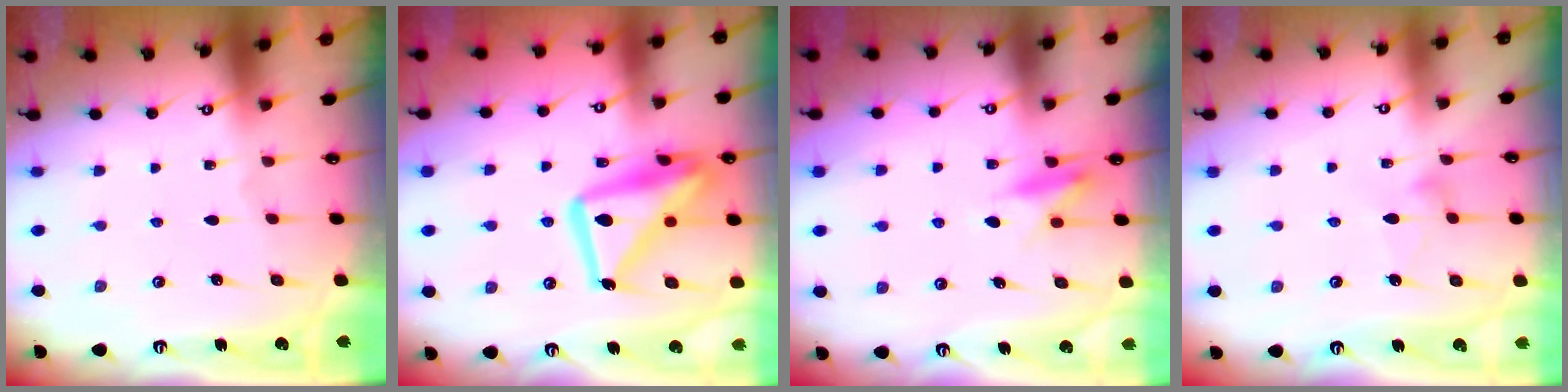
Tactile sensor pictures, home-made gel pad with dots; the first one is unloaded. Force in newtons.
{"total": 18.3, "press": 18.2, "slide": 1.9}
{"total": 7.6, "press": 7.6, "slide": 0.9}
{"total": 6.4, "press": 6.4, "slide": 0.4}